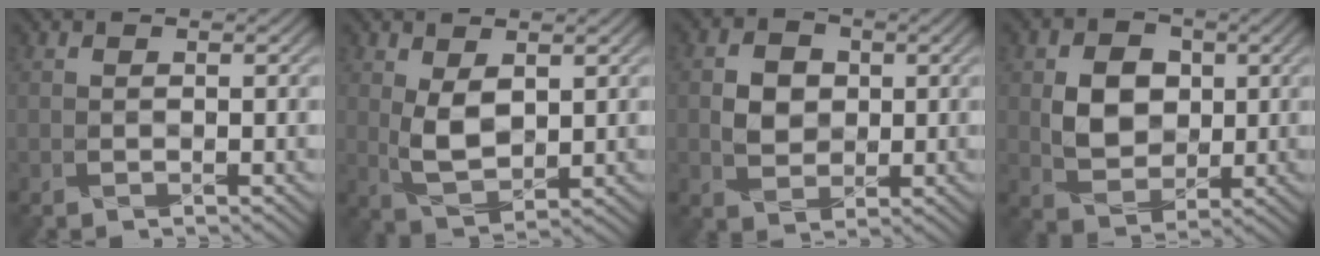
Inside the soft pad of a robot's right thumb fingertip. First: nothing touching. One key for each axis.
{"total": 4.6, "fx": 1.2, "fy": 2.6, "fz": 3.6, "tx": -0.086, "ty": -0.009, "tz": 0.033}
{"total": 3.8, "fx": 0.3, "fy": 3.3, "fz": 1.9, "tx": -0.041, "ty": -0.004, "tz": 0.002}
{"total": 6.2, "fx": 0.8, "fy": 5.1, "fz": 3.4, "tx": -0.070, "ty": -0.003, "tz": 0.015}